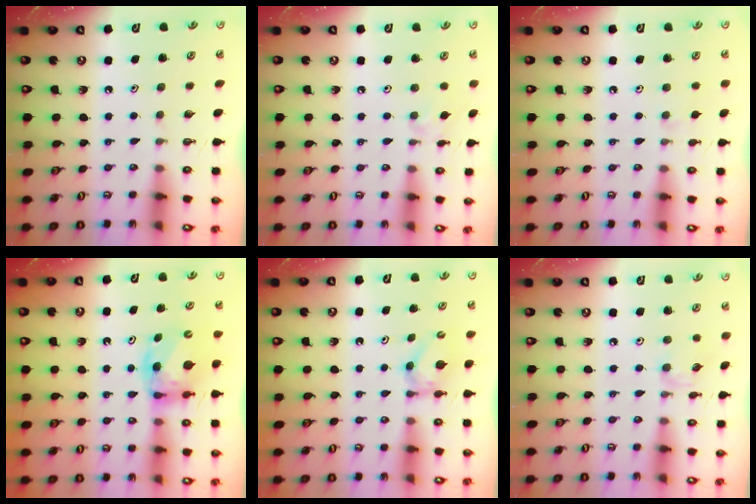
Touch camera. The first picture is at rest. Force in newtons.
{"total": 1.8, "press": 1.7, "slide": 0.5}
{"total": 2.9, "press": 2.9, "slide": 0.4}
{"total": 6.8, "press": 6.8, "slide": 0.4}
{"total": 4.7, "press": 4.7, "slide": 0.6}
{"total": 1.5, "press": 1.5, "slide": 0.4}